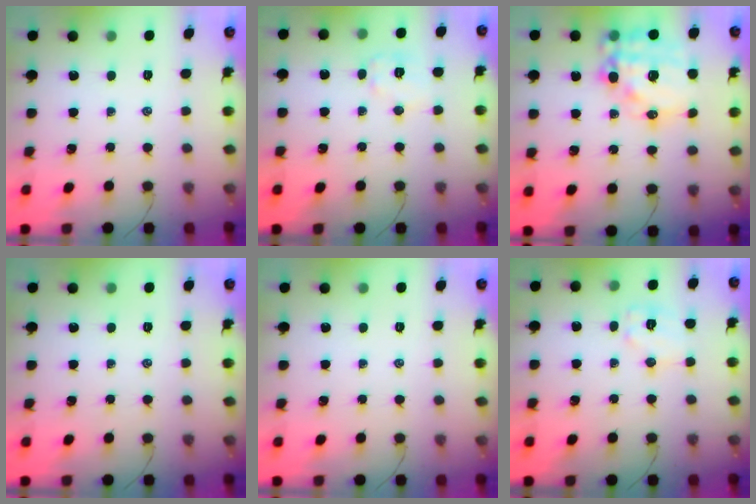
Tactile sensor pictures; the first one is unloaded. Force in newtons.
{"total": 6.9, "press": 6.9, "slide": 0.4}
{"total": 18.5, "press": 18.0, "slide": 4.4}
{"total": 0.0}
{"total": 0.0}
{"total": 7.3, "press": 7.2, "slide": 0.4}